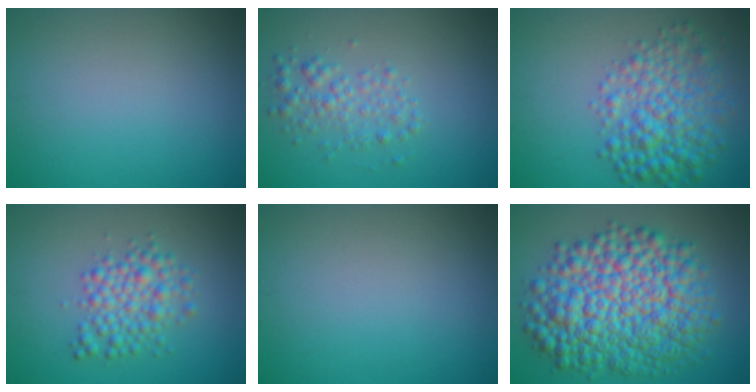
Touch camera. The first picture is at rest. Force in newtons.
{"total": 2.3, "press": 2.3, "slide": 0.1}
{"total": 5.8, "press": 5.8, "slide": 0.1}
{"total": 3.6, "press": 3.6, "slide": 0.1}
{"total": 0.0}
{"total": 11.9, "press": 11.9, "slide": 0.1}